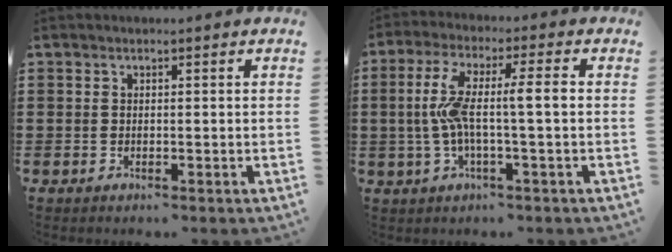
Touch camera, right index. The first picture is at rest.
{"total": 7.8, "force": [-0.4, 0.7, 7.8], "torque": [-0.154, -0.002, -0.017]}